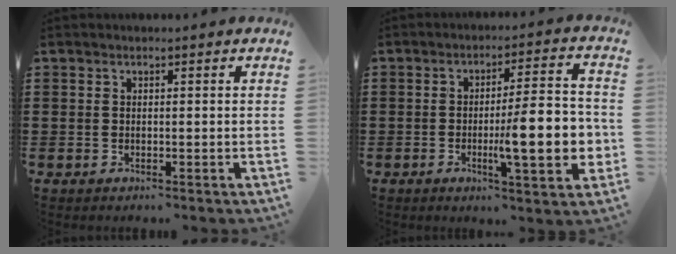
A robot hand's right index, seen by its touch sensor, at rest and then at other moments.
{"total": 12.0, "force": [-2.2, 2.6, 11.5], "torque": [-0.155, -0.011, -0.040]}